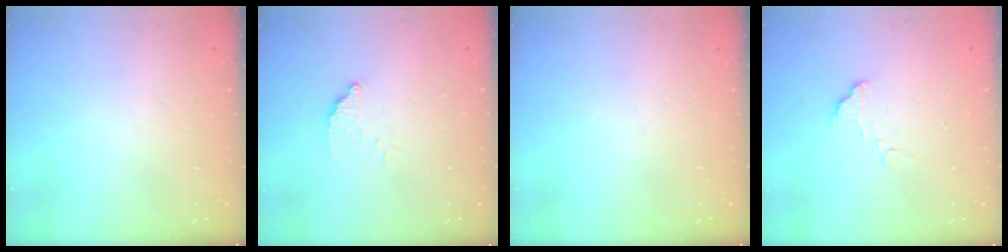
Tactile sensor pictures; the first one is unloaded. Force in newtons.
{"total": 3.4, "press": 3.4, "slide": 0.1}
{"total": 0.0}
{"total": 5.2, "press": 5.1, "slide": 0.4}